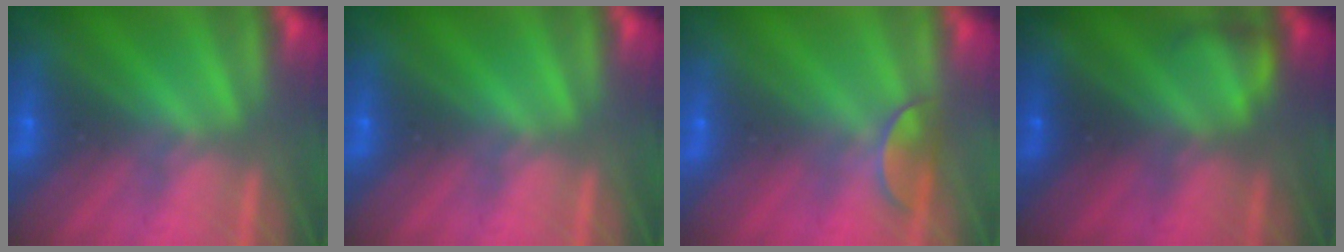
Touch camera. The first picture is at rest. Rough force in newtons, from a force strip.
{"total": 0.0}
{"total": 2.4}
{"total": 2.3}